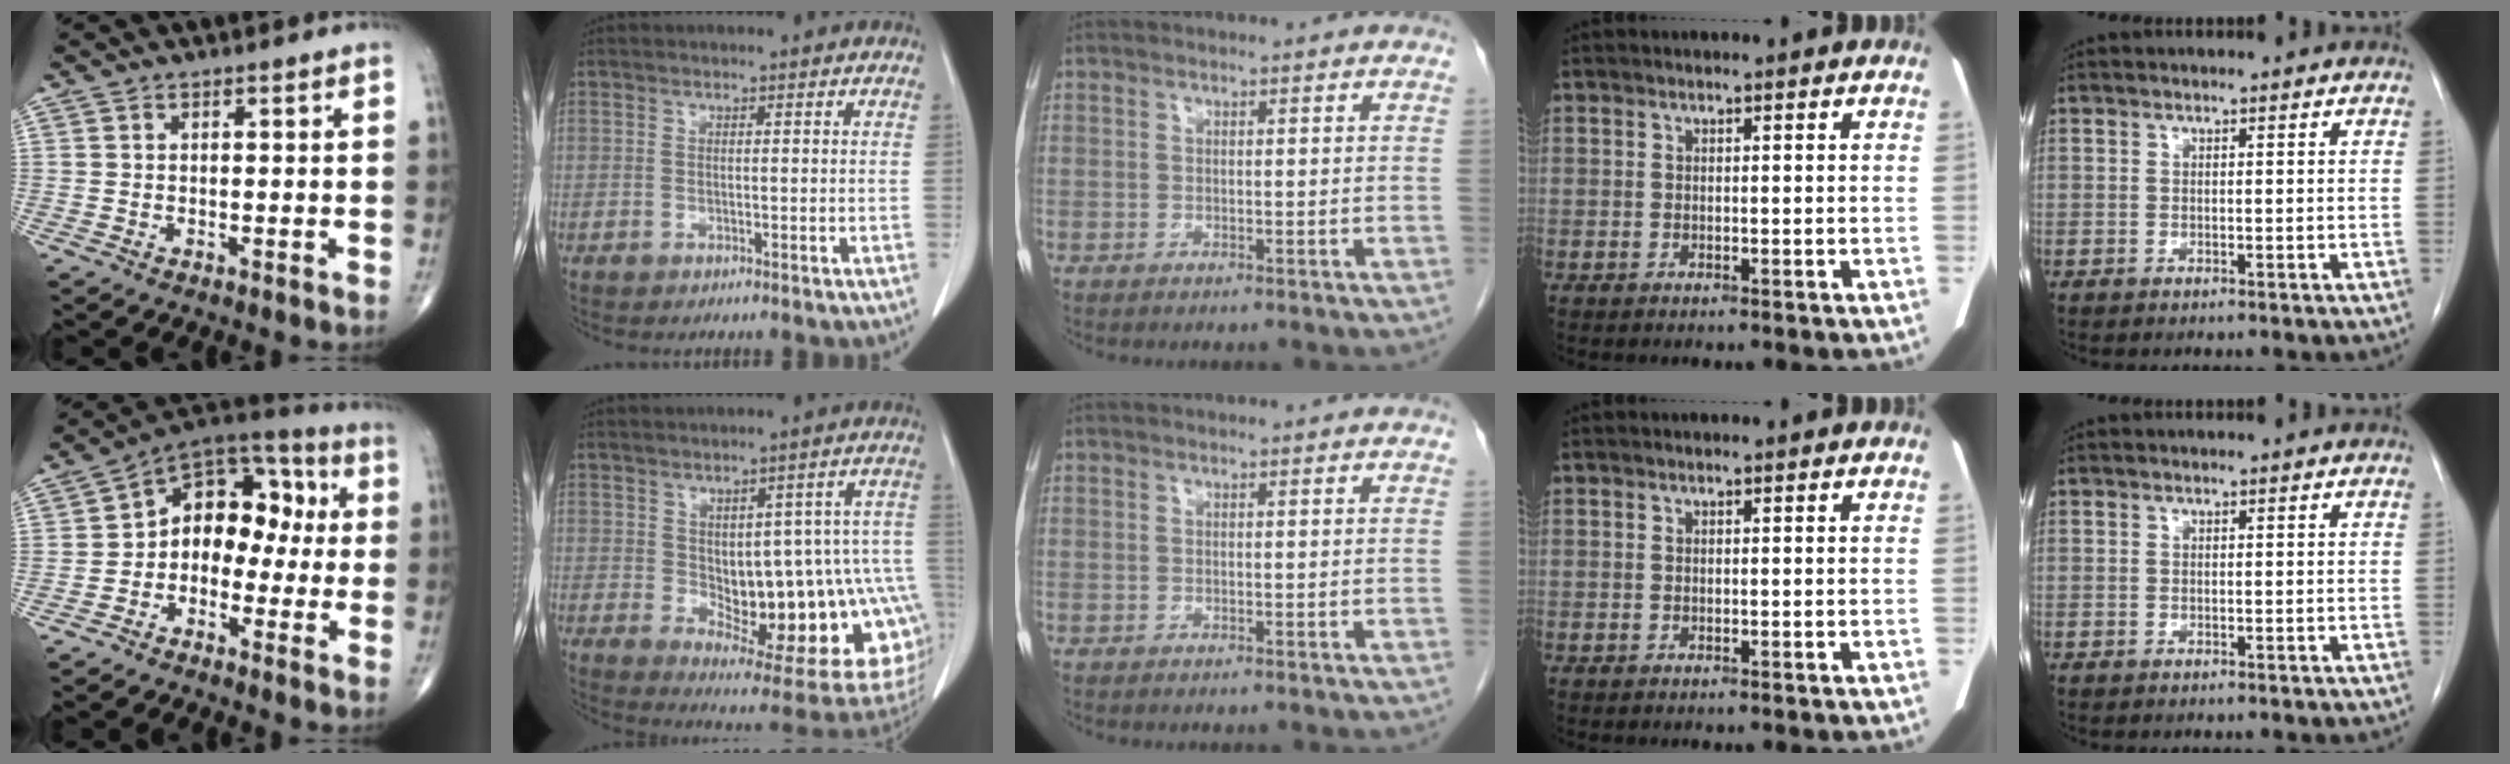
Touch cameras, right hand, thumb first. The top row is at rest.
{"thumb": {"total": 12.9, "force": [-0.7, 9.2, 9.1], "torque": [-0.088, 0.050, -0.032]}, "index": {"total": 20.9, "force": [-2.7, 8.6, 18.9], "torque": [-0.175, 0.021, -0.004]}}